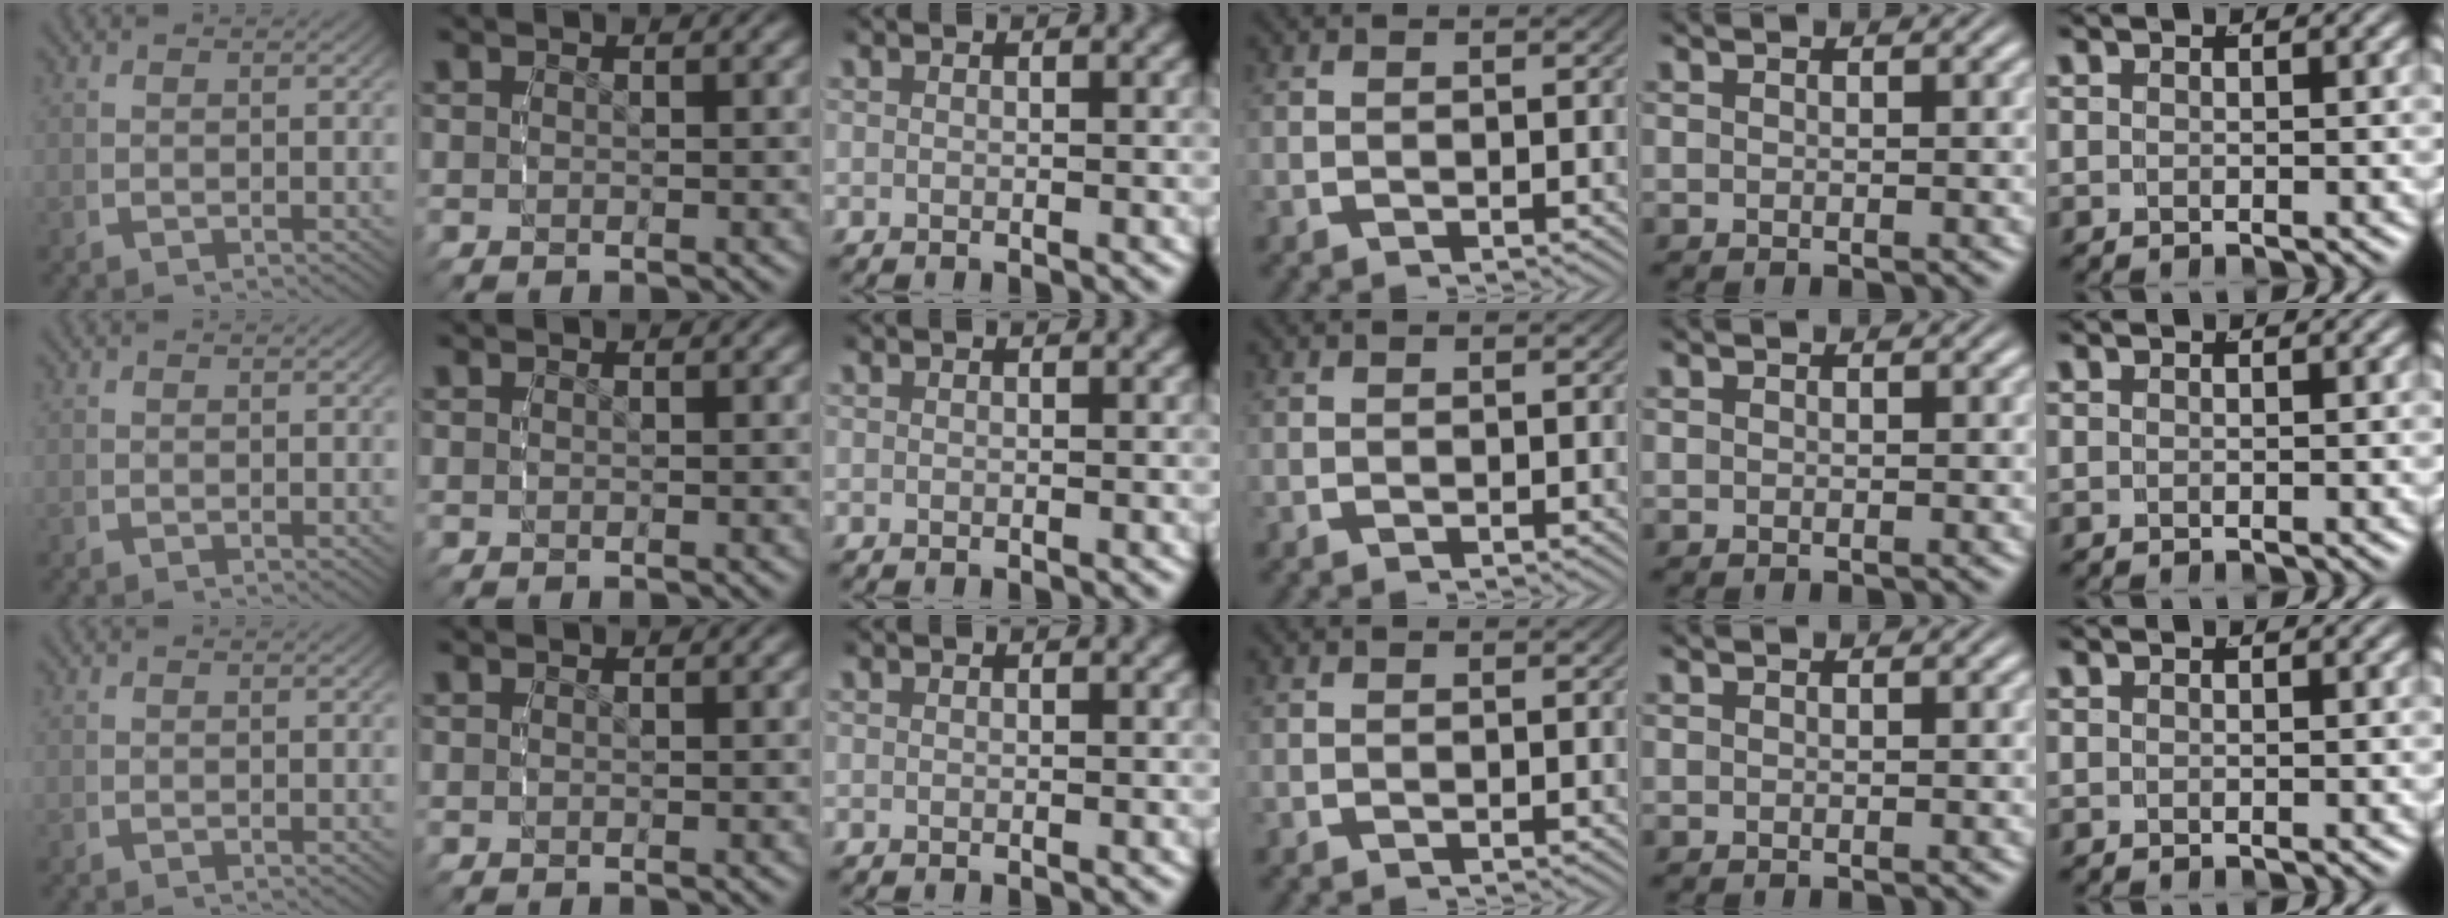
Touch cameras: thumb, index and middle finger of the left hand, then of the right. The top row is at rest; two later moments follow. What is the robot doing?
{"motion": "reach", "object": "jar lid"}